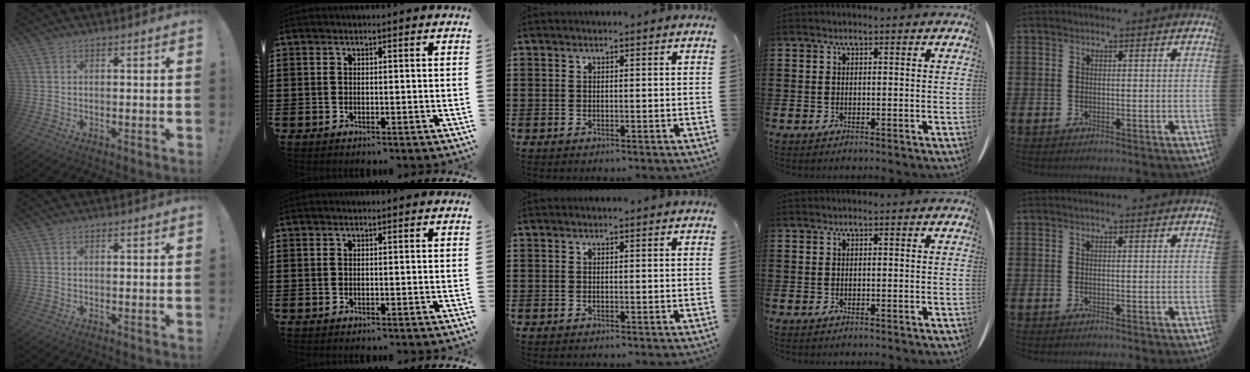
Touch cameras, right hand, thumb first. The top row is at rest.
{}